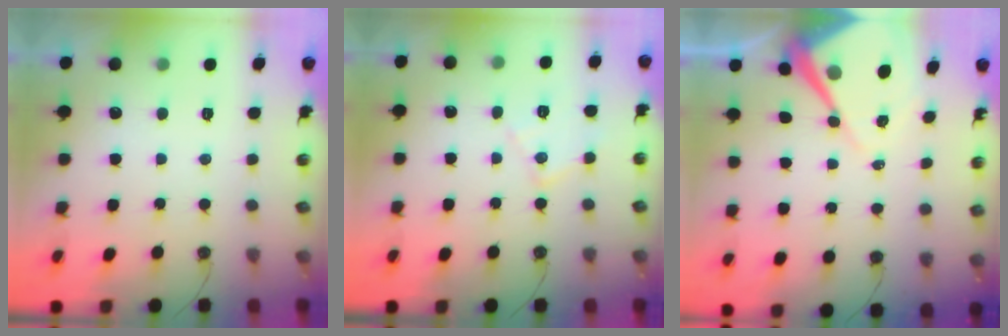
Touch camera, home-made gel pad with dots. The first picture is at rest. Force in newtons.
{"total": 8.6, "press": 8.5, "slide": 0.6}
{"total": 10.2, "press": 10.2, "slide": 0.6}